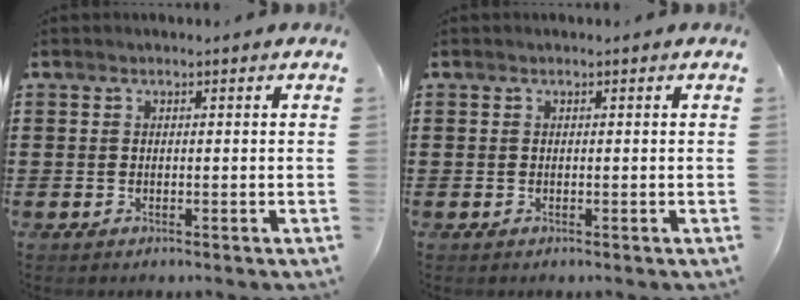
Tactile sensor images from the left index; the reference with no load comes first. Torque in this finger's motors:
{"motor_torque": [0.00, 0.00, 0.00, 0.00]}